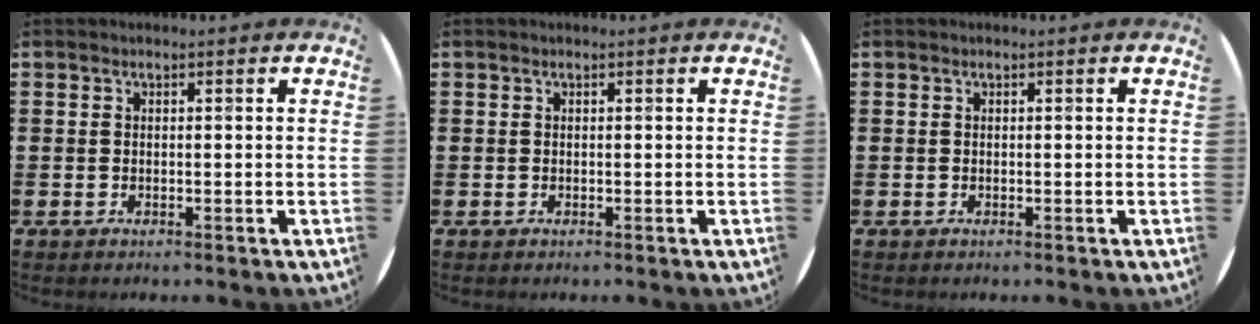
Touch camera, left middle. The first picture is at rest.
{"total": 0.0}
{"total": 0.0}